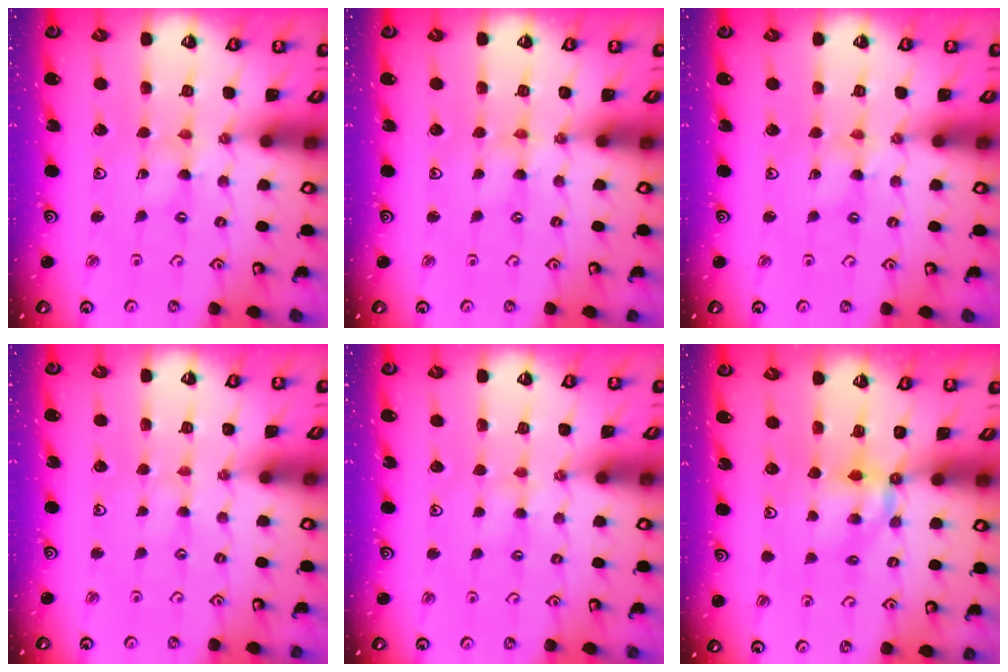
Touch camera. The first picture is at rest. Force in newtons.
{"total": 0.0}
{"total": 1.3, "press": 1.3, "slide": 0.3}
{"total": 0.9, "press": 0.9, "slide": 0.2}
{"total": 2.7, "press": 2.7, "slide": 0.4}
{"total": 6.7, "press": 6.7, "slide": 0.3}